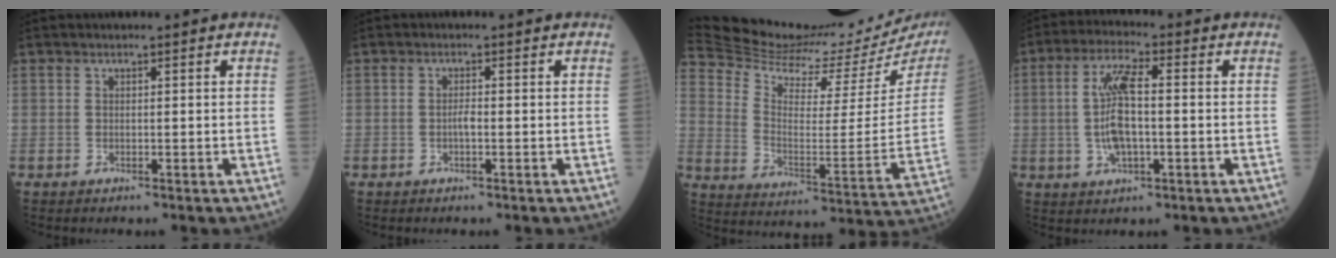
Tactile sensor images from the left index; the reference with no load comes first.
{"total": 1.1, "force": [-0.5, 0.2, 1.0], "torque": [-0.020, -0.001, -0.010]}
{"total": 28.3, "force": [25.8, 2.9, 11.1], "torque": [-0.197, -0.092, 0.357]}
{"total": 8.1, "force": [-0.5, 2.3, 7.7], "torque": [-0.166, 0.003, -0.011]}